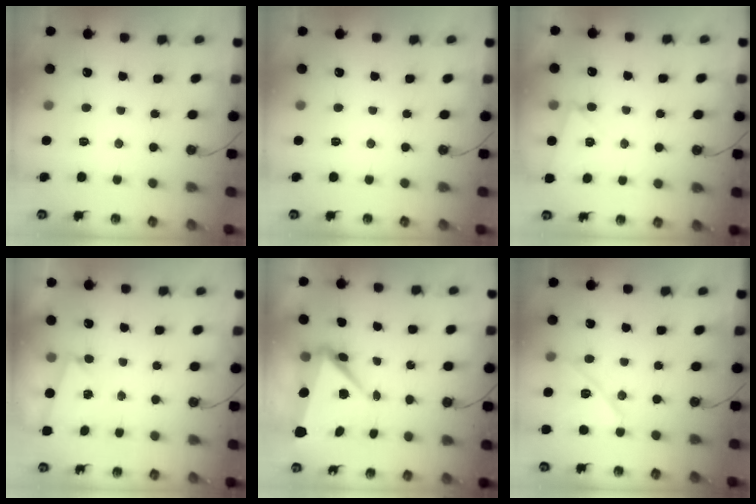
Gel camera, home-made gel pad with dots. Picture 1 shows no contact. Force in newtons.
{"total": 0.0}
{"total": 2.7, "press": 2.4, "slide": 1.2}
{"total": 2.2, "press": 1.2, "slide": 1.8}
{"total": 8.0, "press": 7.9, "slide": 1.1}
{"total": 12.3, "press": 12.3, "slide": 0.6}